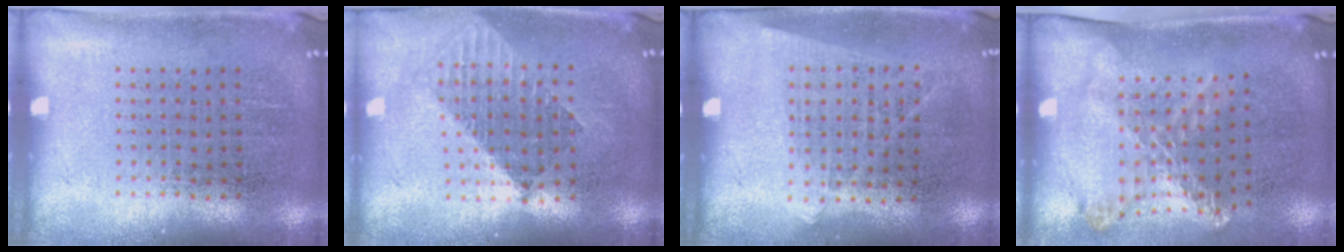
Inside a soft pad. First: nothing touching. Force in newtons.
{"total": 1.5, "press": 1.3, "slide": 0.7}
{"total": 1.2, "press": 1.0, "slide": 0.5}
{"total": 1.7, "press": 1.3, "slide": 1.0}